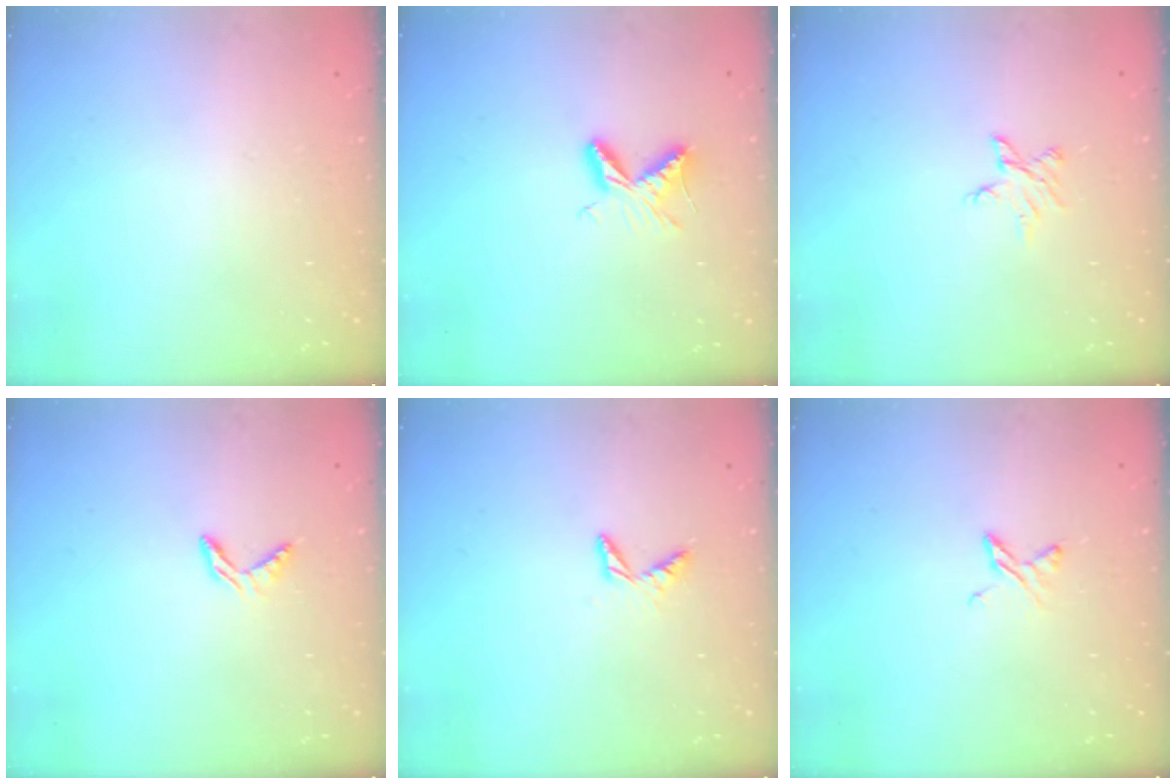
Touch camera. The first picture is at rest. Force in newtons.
{"total": 7.1, "press": 7.0, "slide": 0.7}
{"total": 4.0, "press": 4.0, "slide": 0.5}
{"total": 4.2, "press": 4.2, "slide": 0.3}
{"total": 4.7, "press": 4.7, "slide": 0.5}
{"total": 4.2, "press": 4.2, "slide": 0.6}